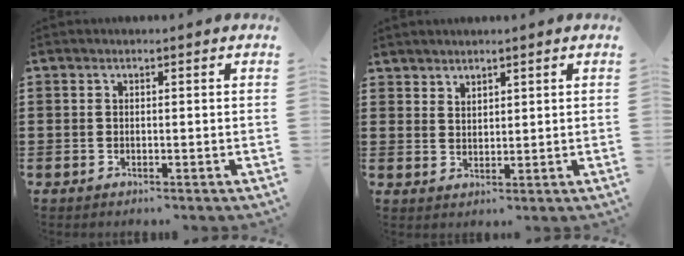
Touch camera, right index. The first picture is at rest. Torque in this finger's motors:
{"motor_torque": [-0.07, 0.14, -0.03, -0.01]}